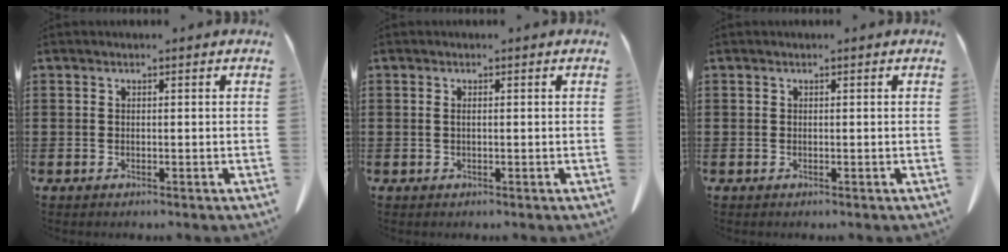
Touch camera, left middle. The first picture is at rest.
{"total": 0.6, "force": [0.1, 0.2, 0.6], "torque": [-0.014, 0.000, 0.001]}
{"total": 0.0}